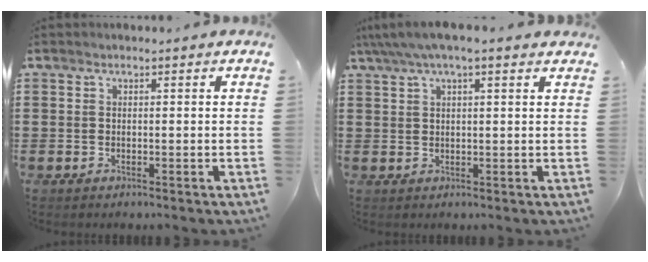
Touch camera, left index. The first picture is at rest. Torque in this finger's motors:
{"motor_torque": [2.14, 0.00, 0.87, 0.21]}